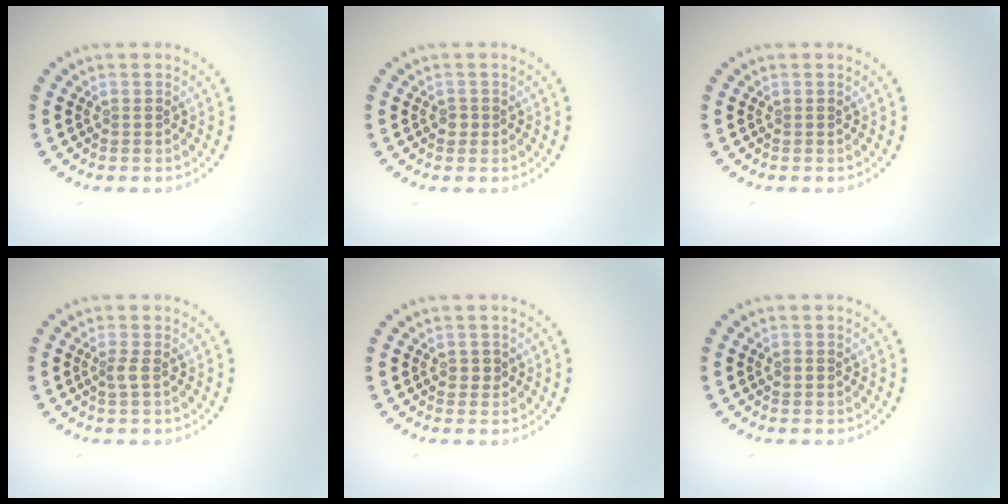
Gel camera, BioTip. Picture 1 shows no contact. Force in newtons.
{"total": 0.7, "press": 0.6, "slide": 0.4}
{"total": 0.0}
{"total": 1.1, "press": 0.8, "slide": 0.7}
{"total": 0.8, "press": 0.8, "slide": 0.2}
{"total": 0.8, "press": 0.8, "slide": 0.1}